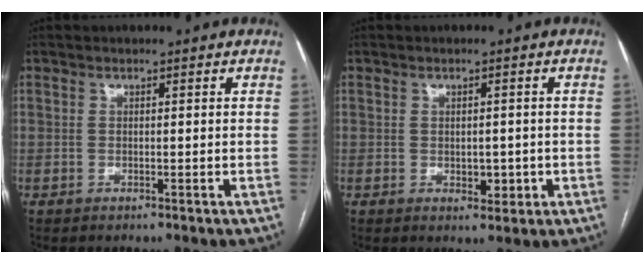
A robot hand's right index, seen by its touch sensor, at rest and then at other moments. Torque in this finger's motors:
{"motor_torque": [-0.10, 0.02, -0.04, 0.00]}